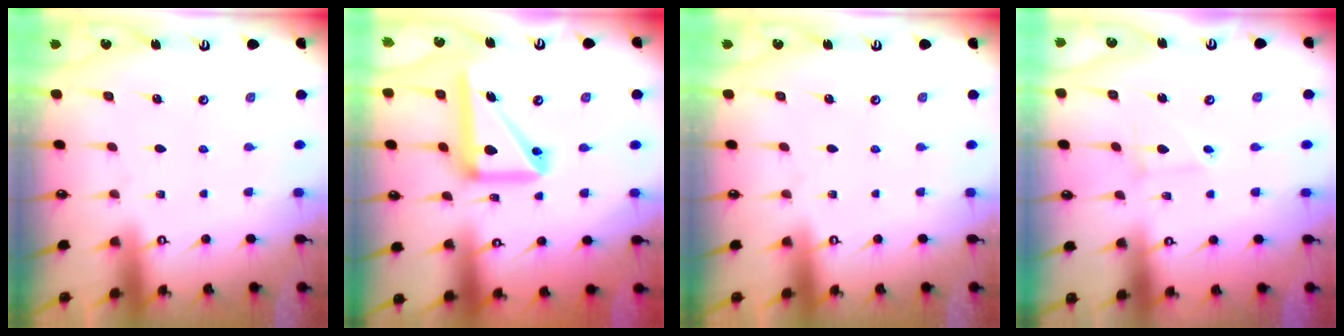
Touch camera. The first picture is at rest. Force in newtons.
{"total": 15.5, "press": 15.3, "slide": 2.5}
{"total": 0.0}
{"total": 2.2, "press": 2.2, "slide": 0.2}